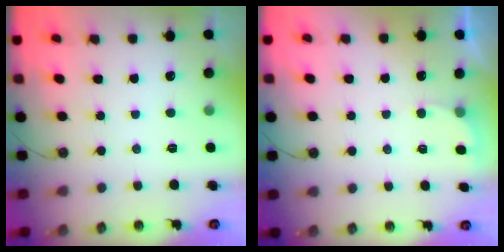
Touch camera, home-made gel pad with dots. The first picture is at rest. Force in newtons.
{"total": 3.0, "press": 2.9, "slide": 0.8}